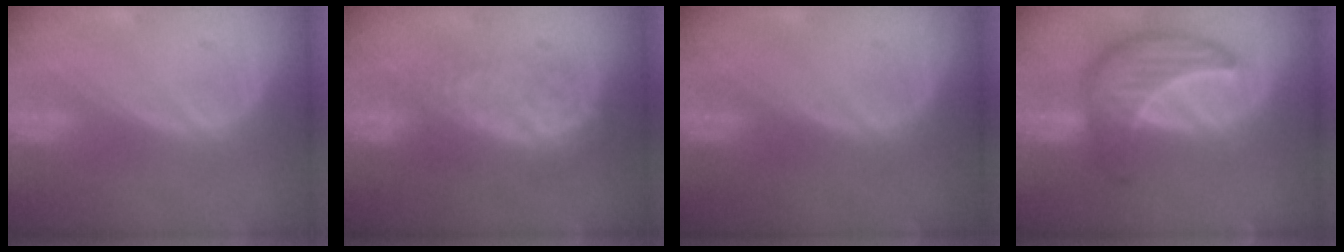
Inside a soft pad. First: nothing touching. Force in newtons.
{"total": 8.3, "press": 7.2, "slide": 4.0}
{"total": 0.0}
{"total": 8.8, "press": 8.8, "slide": 0.6}